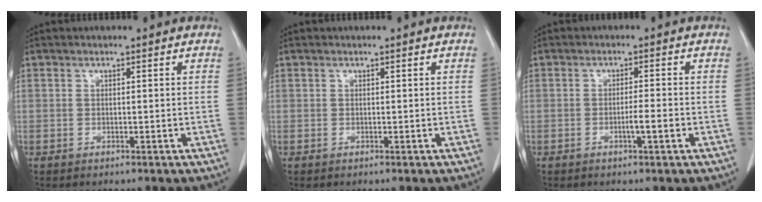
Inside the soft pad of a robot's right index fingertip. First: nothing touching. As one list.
[{"total": 0.0}, {"total": 2.6, "force": [-1.0, -0.1, 2.4], "torque": [-0.043, -0.002, -0.018]}]